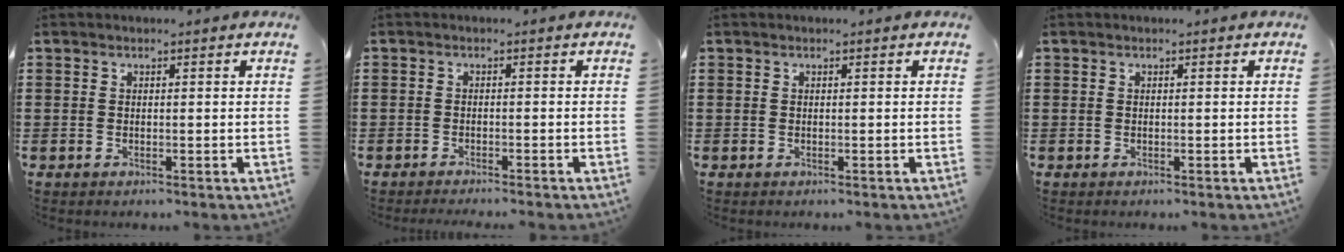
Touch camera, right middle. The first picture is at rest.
{"total": 1.4, "force": [-1.4, 0.0, -0.1], "torque": [-0.001, 0.003, -0.030]}
{"total": 0.0}
{"total": 0.0}